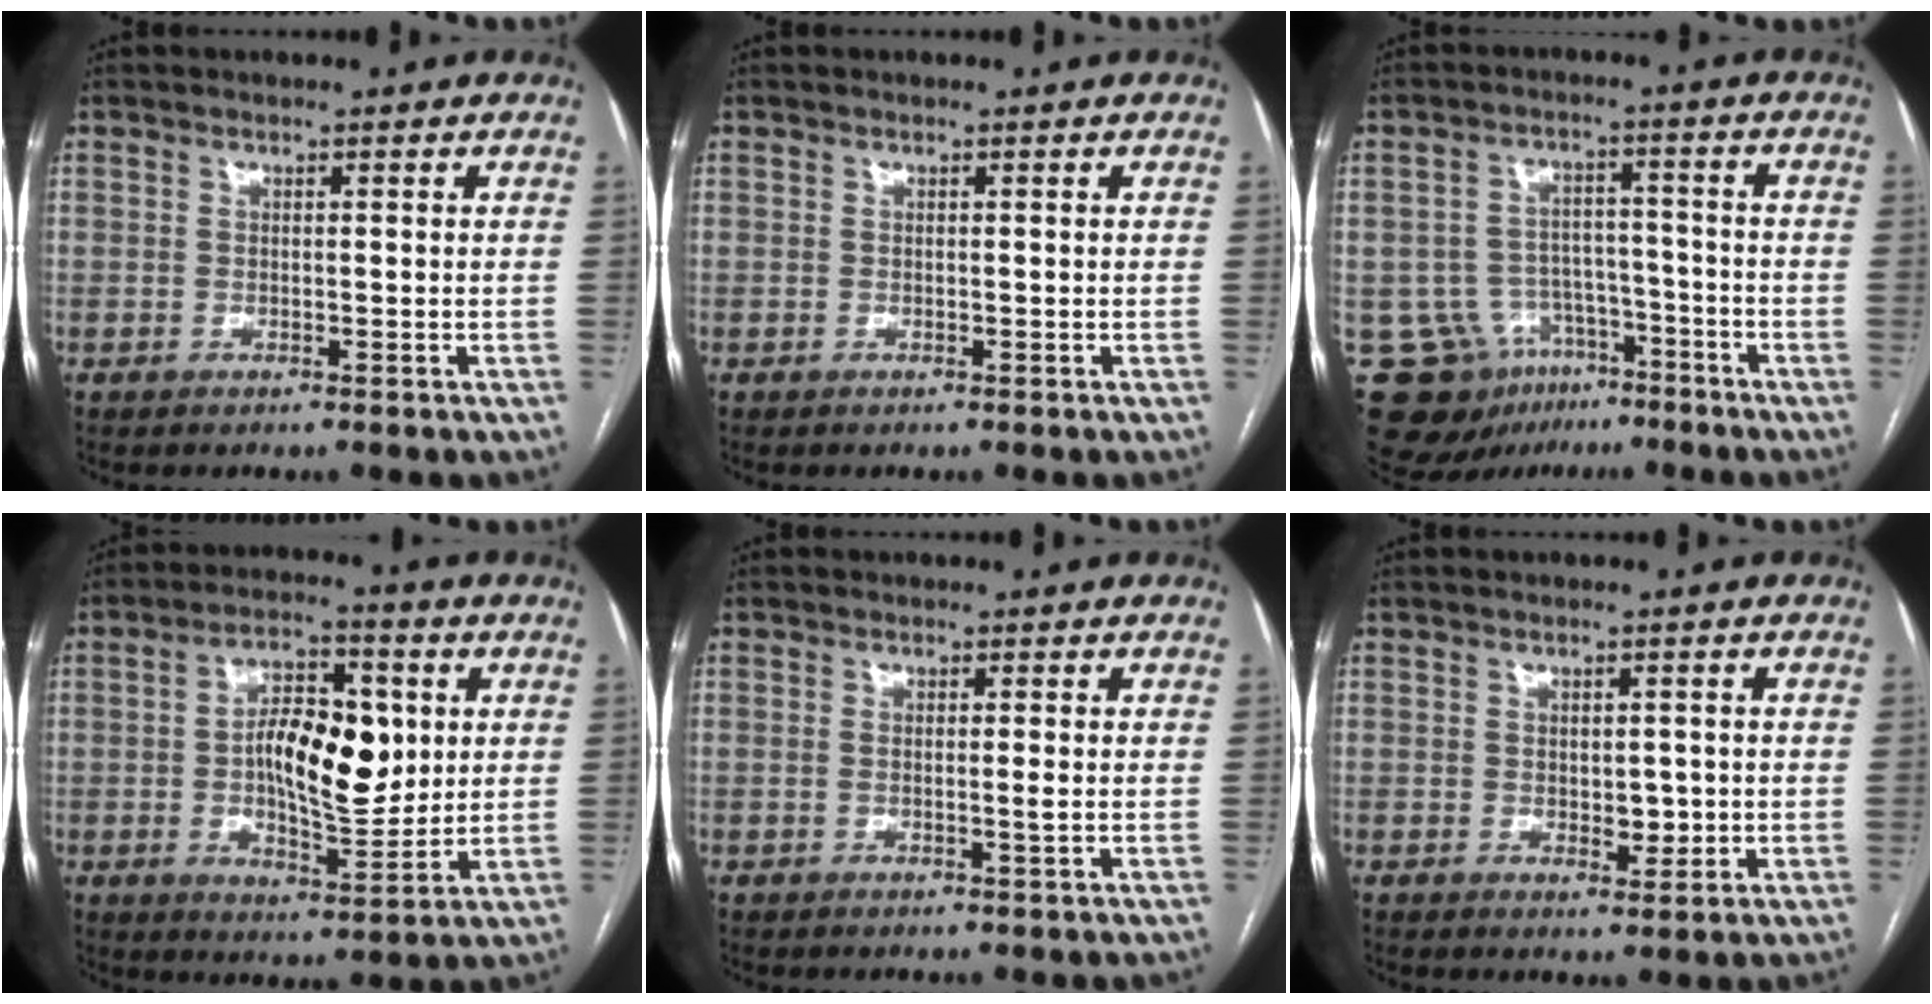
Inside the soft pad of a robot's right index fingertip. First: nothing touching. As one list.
[{"total": 0.0}, {"total": 11.5, "force": [-6.7, 8.7, 3.4], "torque": [-0.057, 0.033, -0.097]}, {"total": 12.5, "force": [1.3, 5.0, 11.4], "torque": [-0.193, 0.013, 0.024]}, {"total": 1.3, "force": [-0.2, -0.2, 1.3], "torque": [-0.023, -0.003, -0.003]}, {"total": 3.1, "force": [-0.2, 1.9, 2.4], "torque": [-0.026, -0.001, 0.004]}]